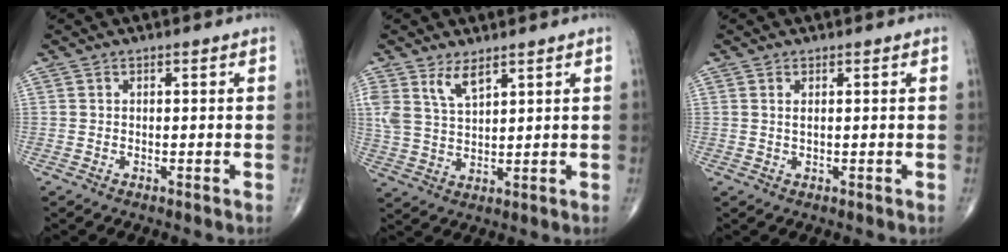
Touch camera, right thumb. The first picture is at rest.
{"total": 5.6, "force": [3.7, 2.1, 3.6], "torque": [-0.068, -0.023, 0.079]}
{"total": 1.0, "force": [0.4, 0.2, 0.9], "torque": [-0.021, 0.000, 0.009]}